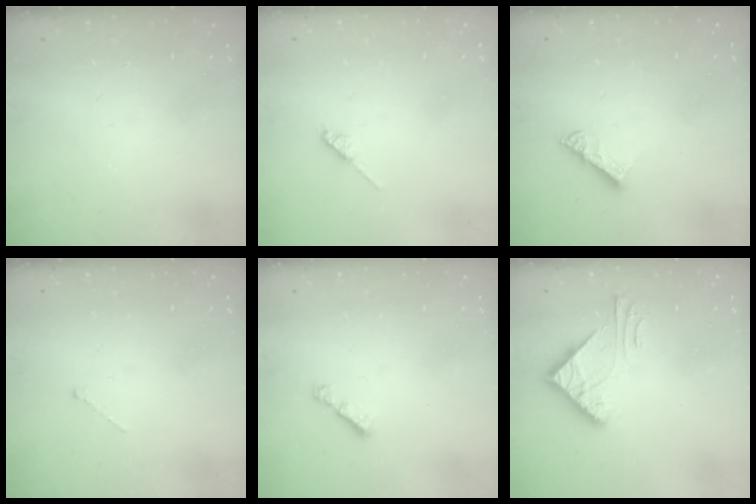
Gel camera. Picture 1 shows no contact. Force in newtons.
{"total": 3.5, "press": 3.5, "slide": 0.4}
{"total": 6.1, "press": 6.1, "slide": 0.4}
{"total": 0.0}
{"total": 2.8, "press": 2.8, "slide": 0.7}
{"total": 6.6, "press": 6.6, "slide": 0.5}